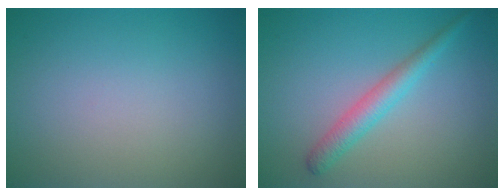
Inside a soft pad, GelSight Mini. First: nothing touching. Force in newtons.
{"total": 2.7, "press": 2.7, "slide": 0.1}